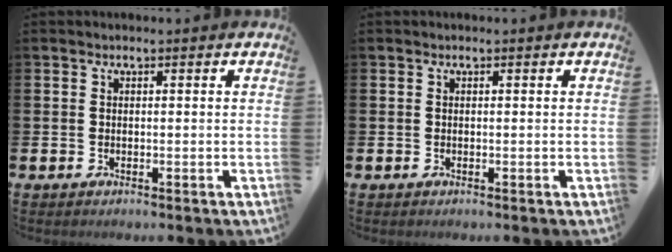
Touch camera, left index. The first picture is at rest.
{"total": 0.0}